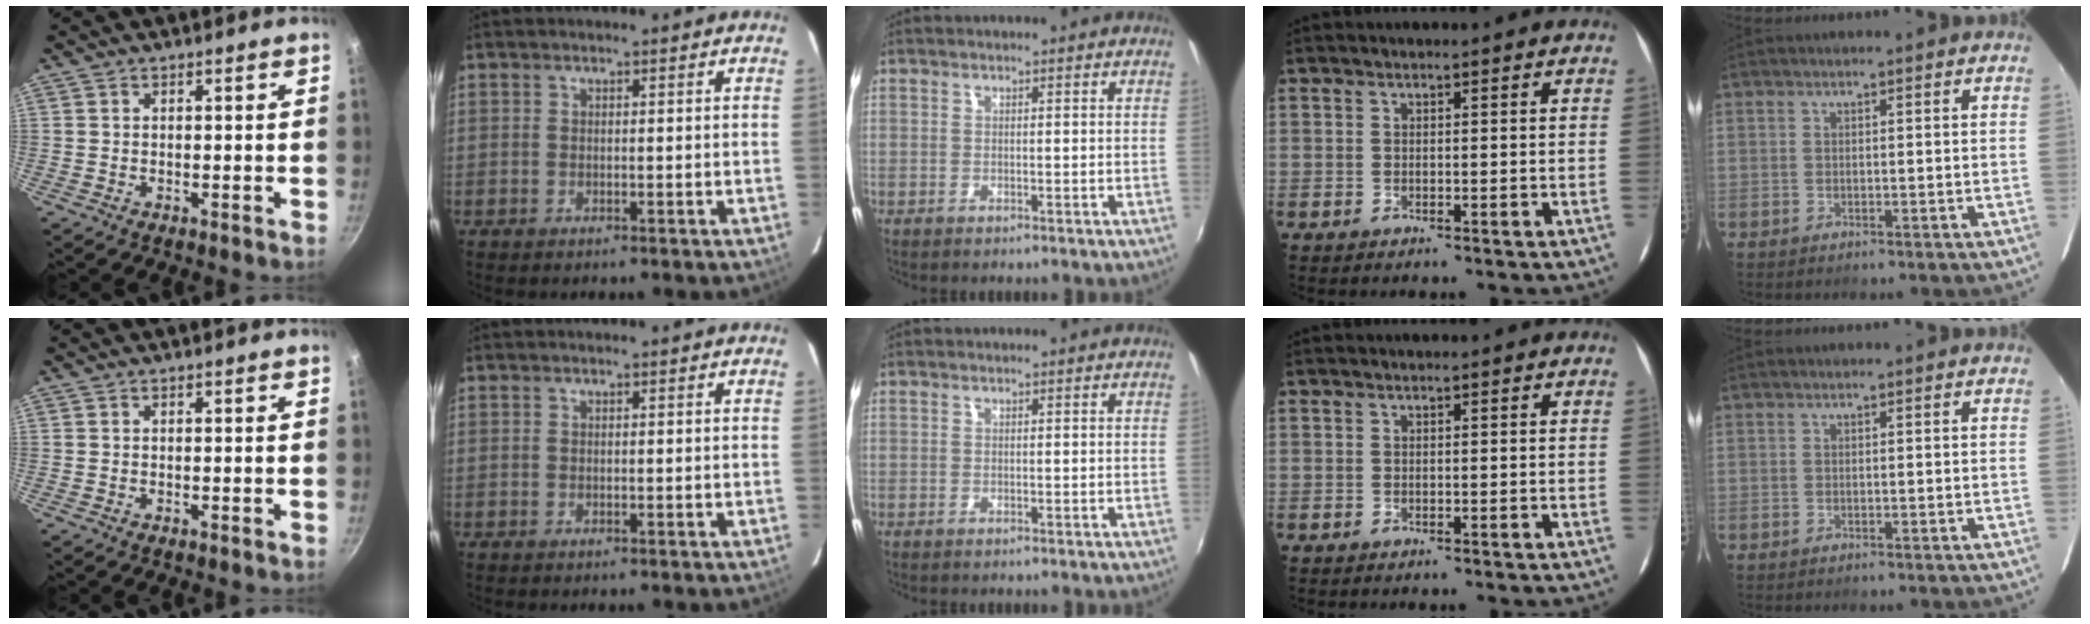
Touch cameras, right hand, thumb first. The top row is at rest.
{}